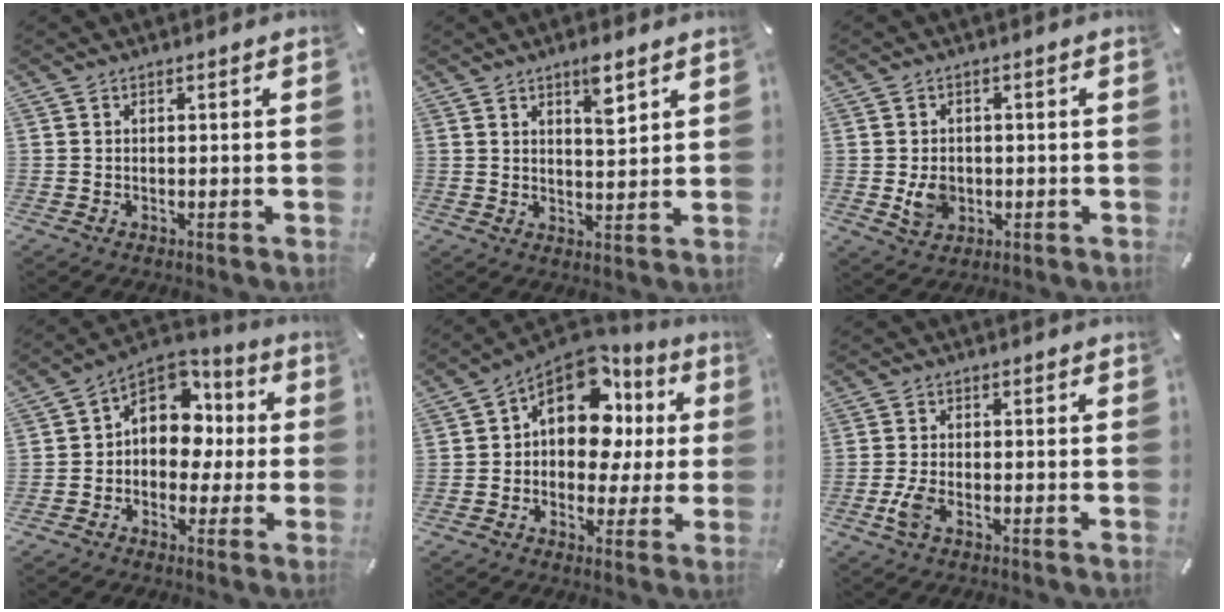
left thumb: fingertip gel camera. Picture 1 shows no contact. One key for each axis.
{"total": 5.9, "fx": 3.8, "fy": 1.8, "fz": 4.1, "tx": -0.057, "ty": -0.023, "tz": 0.059}
{"total": 5.4, "fx": -0.7, "fy": 4.5, "fz": 2.8, "tx": -0.037, "ty": -0.006, "tz": -0.015}
{"total": 12.1, "fx": 2.3, "fy": 9.7, "fz": 6.9, "tx": -0.107, "ty": -0.015, "tz": 0.044}
{"total": 15.2, "fx": 5.3, "fy": 10.3, "fz": 9.7, "tx": -0.155, "ty": -0.034, "tz": 0.096}
{"total": 3.6, "fx": -1.7, "fy": 1.6, "fz": 2.7, "tx": -0.071, "ty": -0.002, "tz": -0.035}